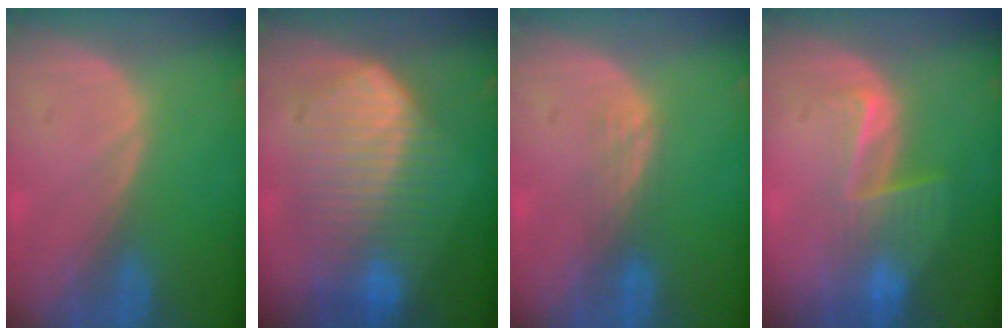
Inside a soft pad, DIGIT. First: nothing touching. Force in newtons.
{"total": 10.3, "press": 10.3, "slide": 0.4}
{"total": 2.2, "press": 2.2, "slide": 0.2}
{"total": 6.6, "press": 5.5, "slide": 3.5}